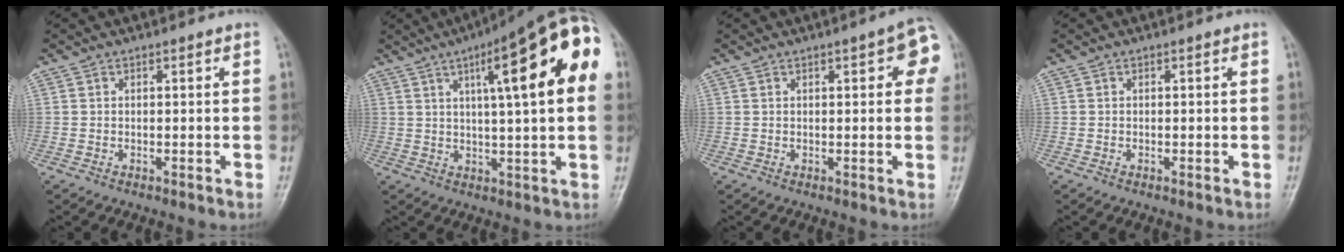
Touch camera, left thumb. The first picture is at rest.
{"total": 19.8, "force": [6.0, 4.2, 18.4], "torque": [-0.240, 0.017, 0.076]}
{"total": 7.1, "force": [2.4, 2.4, 6.2], "torque": [-0.052, 0.005, 0.018]}
{"total": 0.0}